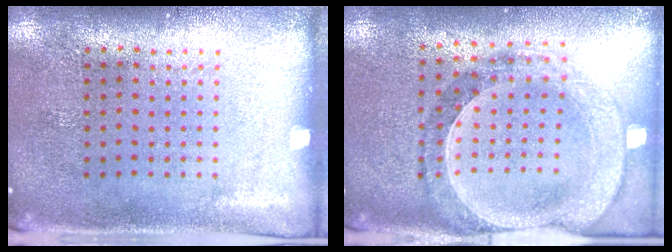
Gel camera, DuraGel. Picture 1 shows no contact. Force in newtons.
{"total": 1.5, "press": 1.5, "slide": 0.3}